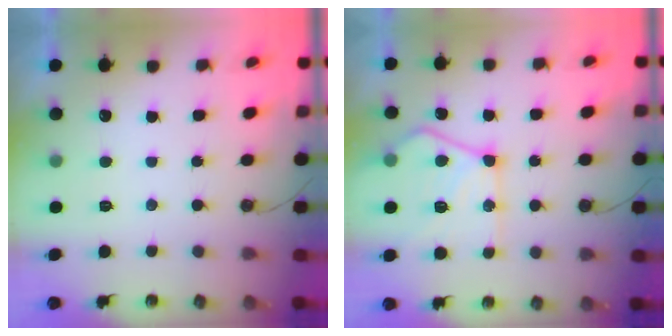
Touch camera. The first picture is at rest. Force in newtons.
{"total": 17.9, "press": 17.8, "slide": 1.9}